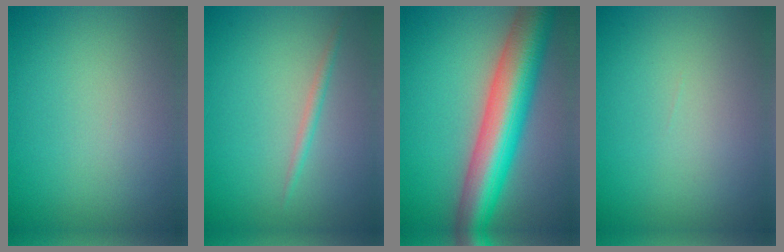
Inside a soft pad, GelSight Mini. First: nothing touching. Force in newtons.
{"total": 1.1, "press": 1.1, "slide": 0.1}
{"total": 10.7, "press": 10.7, "slide": 0.3}
{"total": 0.0}